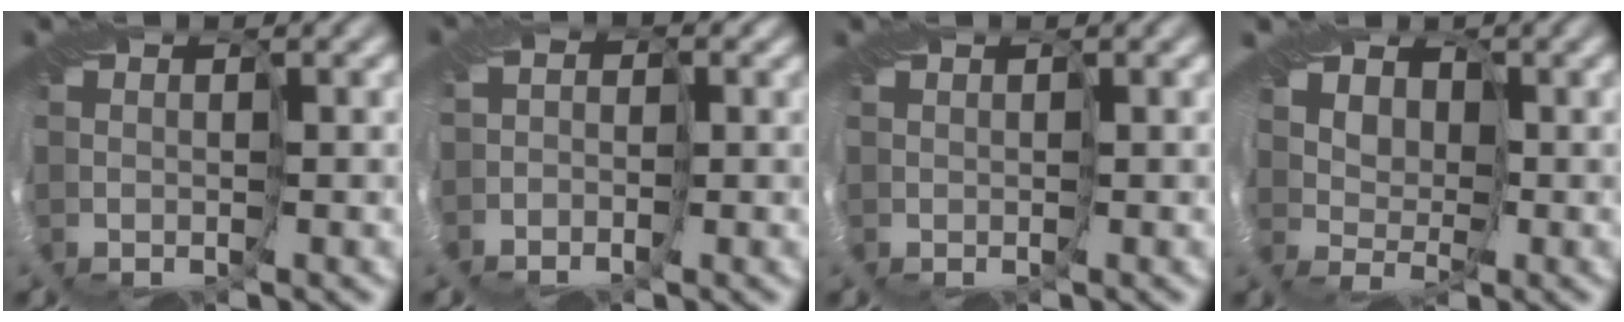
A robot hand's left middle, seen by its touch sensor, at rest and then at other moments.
{"total": 2.6, "force": [-0.3, 2.5, 0.8], "torque": [-0.008, 0.008, -0.011]}
{"total": 0.0}
{"total": 7.8, "force": [2.5, 5.4, 5.1], "torque": [-0.067, 0.023, 0.007]}